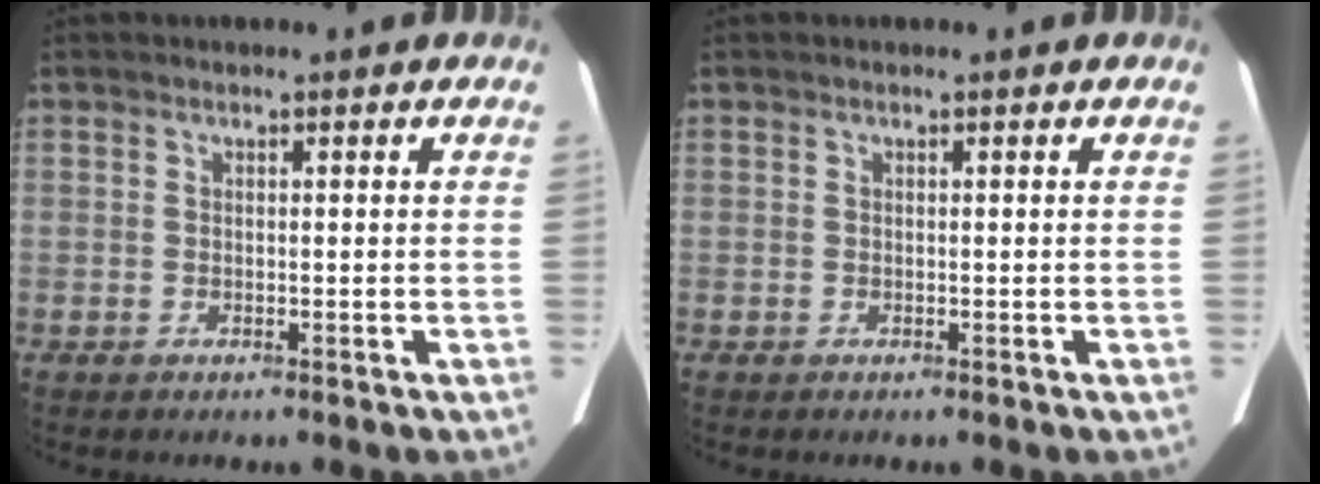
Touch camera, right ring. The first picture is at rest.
{"total": 0.0}